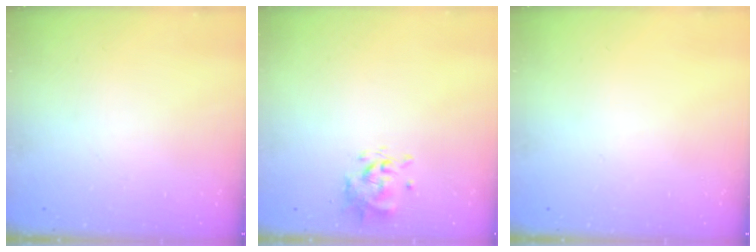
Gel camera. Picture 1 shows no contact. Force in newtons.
{"total": 0.9, "press": 0.9, "slide": 0.2}
{"total": 0.0}